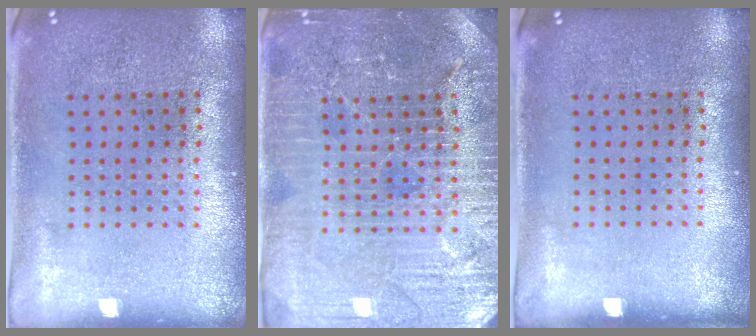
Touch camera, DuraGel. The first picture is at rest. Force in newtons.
{"total": 4.4, "press": 4.2, "slide": 1.5}
{"total": 0.0}